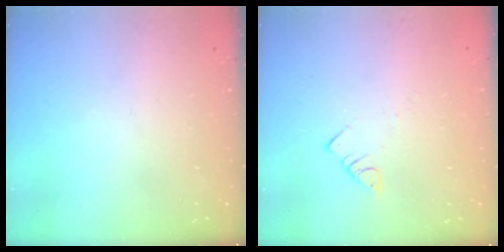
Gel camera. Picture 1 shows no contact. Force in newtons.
{"total": 3.0, "press": 3.0, "slide": 0.0}